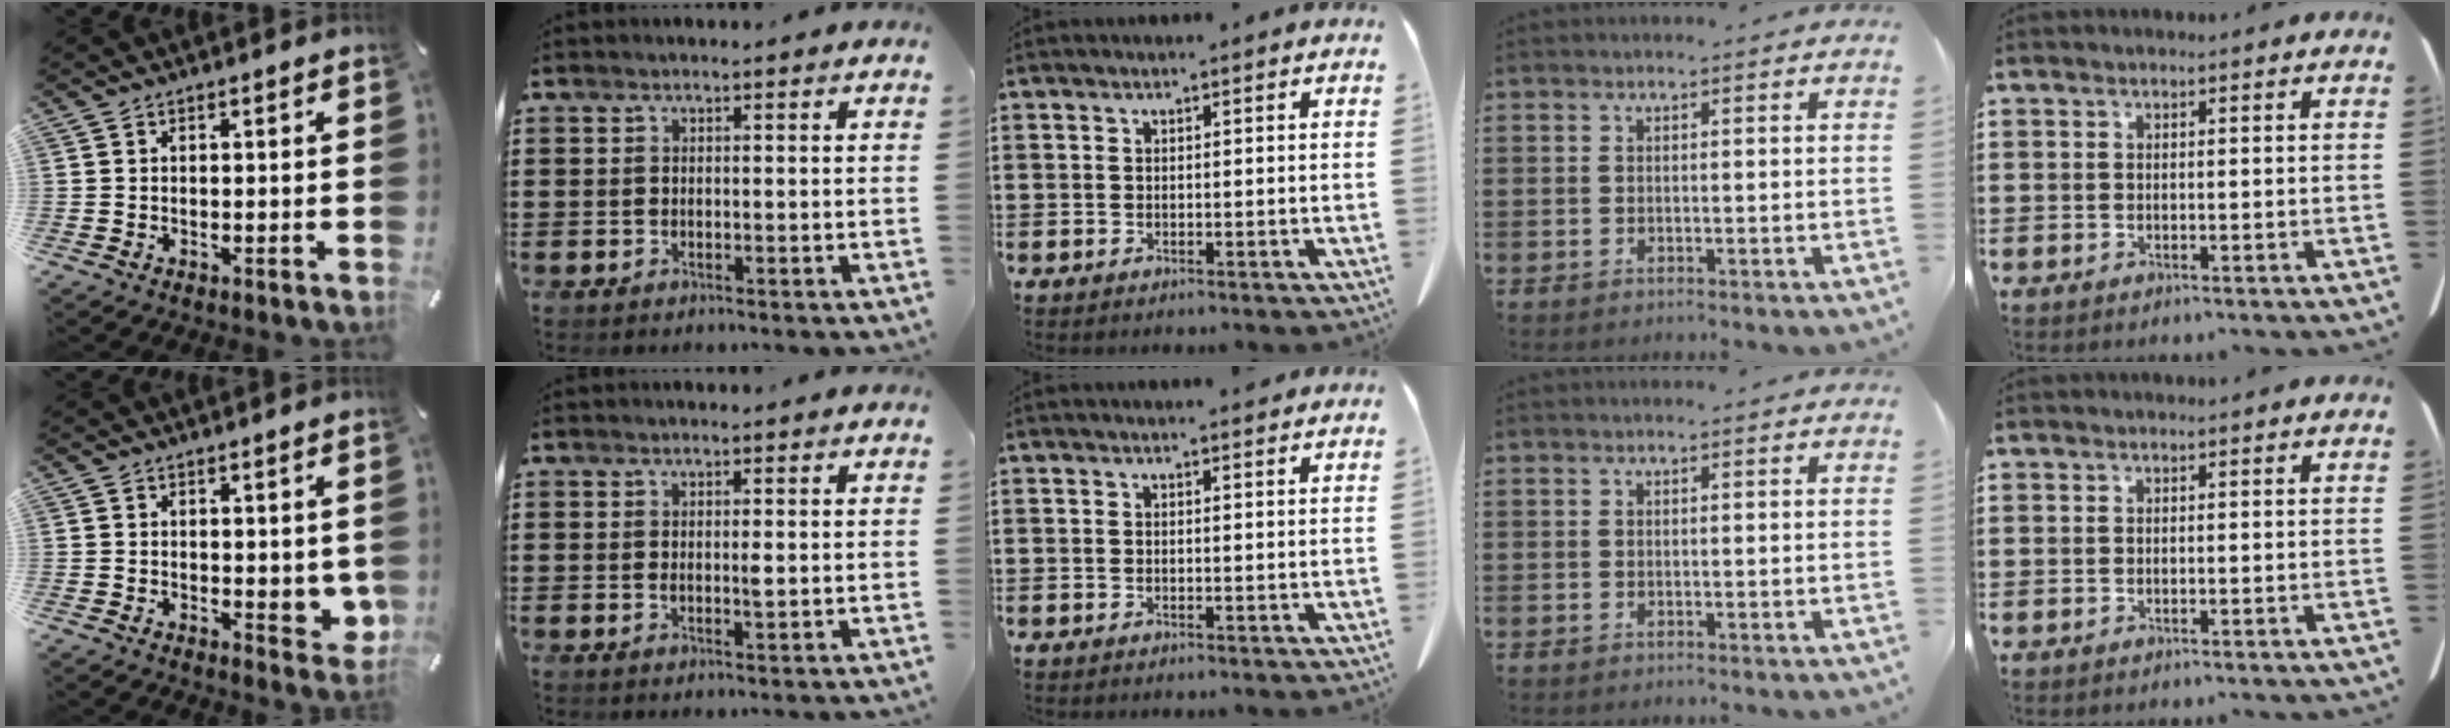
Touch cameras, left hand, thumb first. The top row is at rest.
{"thumb": {"total": 4.5, "force": [0.5, 2.6, 3.6], "torque": [-0.021, -0.011, 0.008]}, "index": {"total": 1.5, "force": [0.1, 0.3, 1.4], "torque": [-0.029, -0.001, 0.002]}, "middle": {"total": 1.0, "force": [1.0, 0.0, 0.4], "torque": [-0.009, -0.001, 0.018]}}